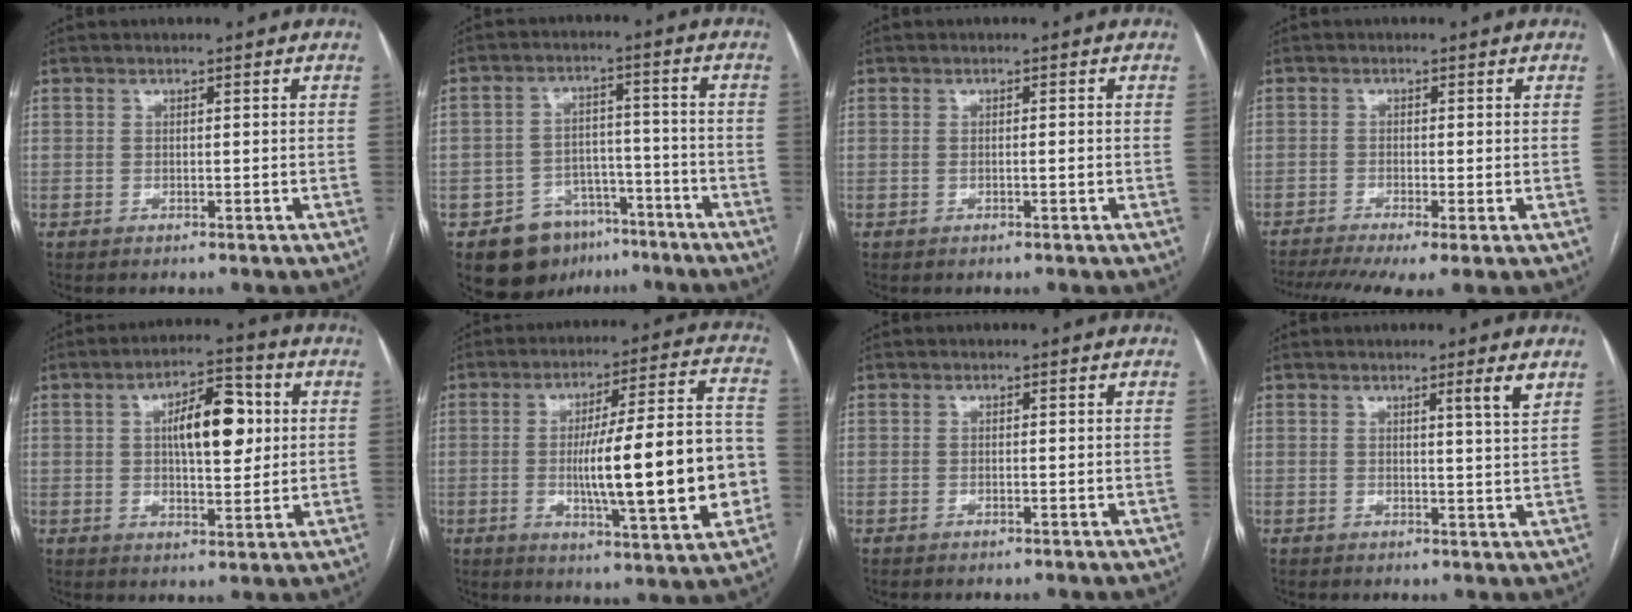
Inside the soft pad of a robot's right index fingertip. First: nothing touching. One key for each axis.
{"total": 9.7, "fx": -6.3, "fy": 6.9, "fz": 2.9, "tx": -0.037, "ty": 0.026, "tz": -0.089}
{"total": 1.1, "fx": -0.2, "fy": 0.1, "fz": 1.0, "tx": -0.019, "ty": 0.000, "tz": 0.000}
{"total": 8.9, "fx": -6.0, "fy": 1.5, "fz": 6.4, "tx": -0.110, "ty": -0.009, "tz": -0.098}
{"total": 9.9, "fx": 2.0, "fy": 3.7, "fz": 9.0, "tx": -0.142, "ty": 0.019, "tz": 0.031}
{"total": 19.9, "fx": -2.7, "fy": 2.4, "fz": 19.6, "tx": -0.277, "ty": 0.015, "tz": -0.034}
{"total": 0.0}
{"total": 3.0, "fx": 1.8, "fy": -0.7, "fz": 2.3, "tx": -0.032, "ty": -0.013, "tz": 0.027}